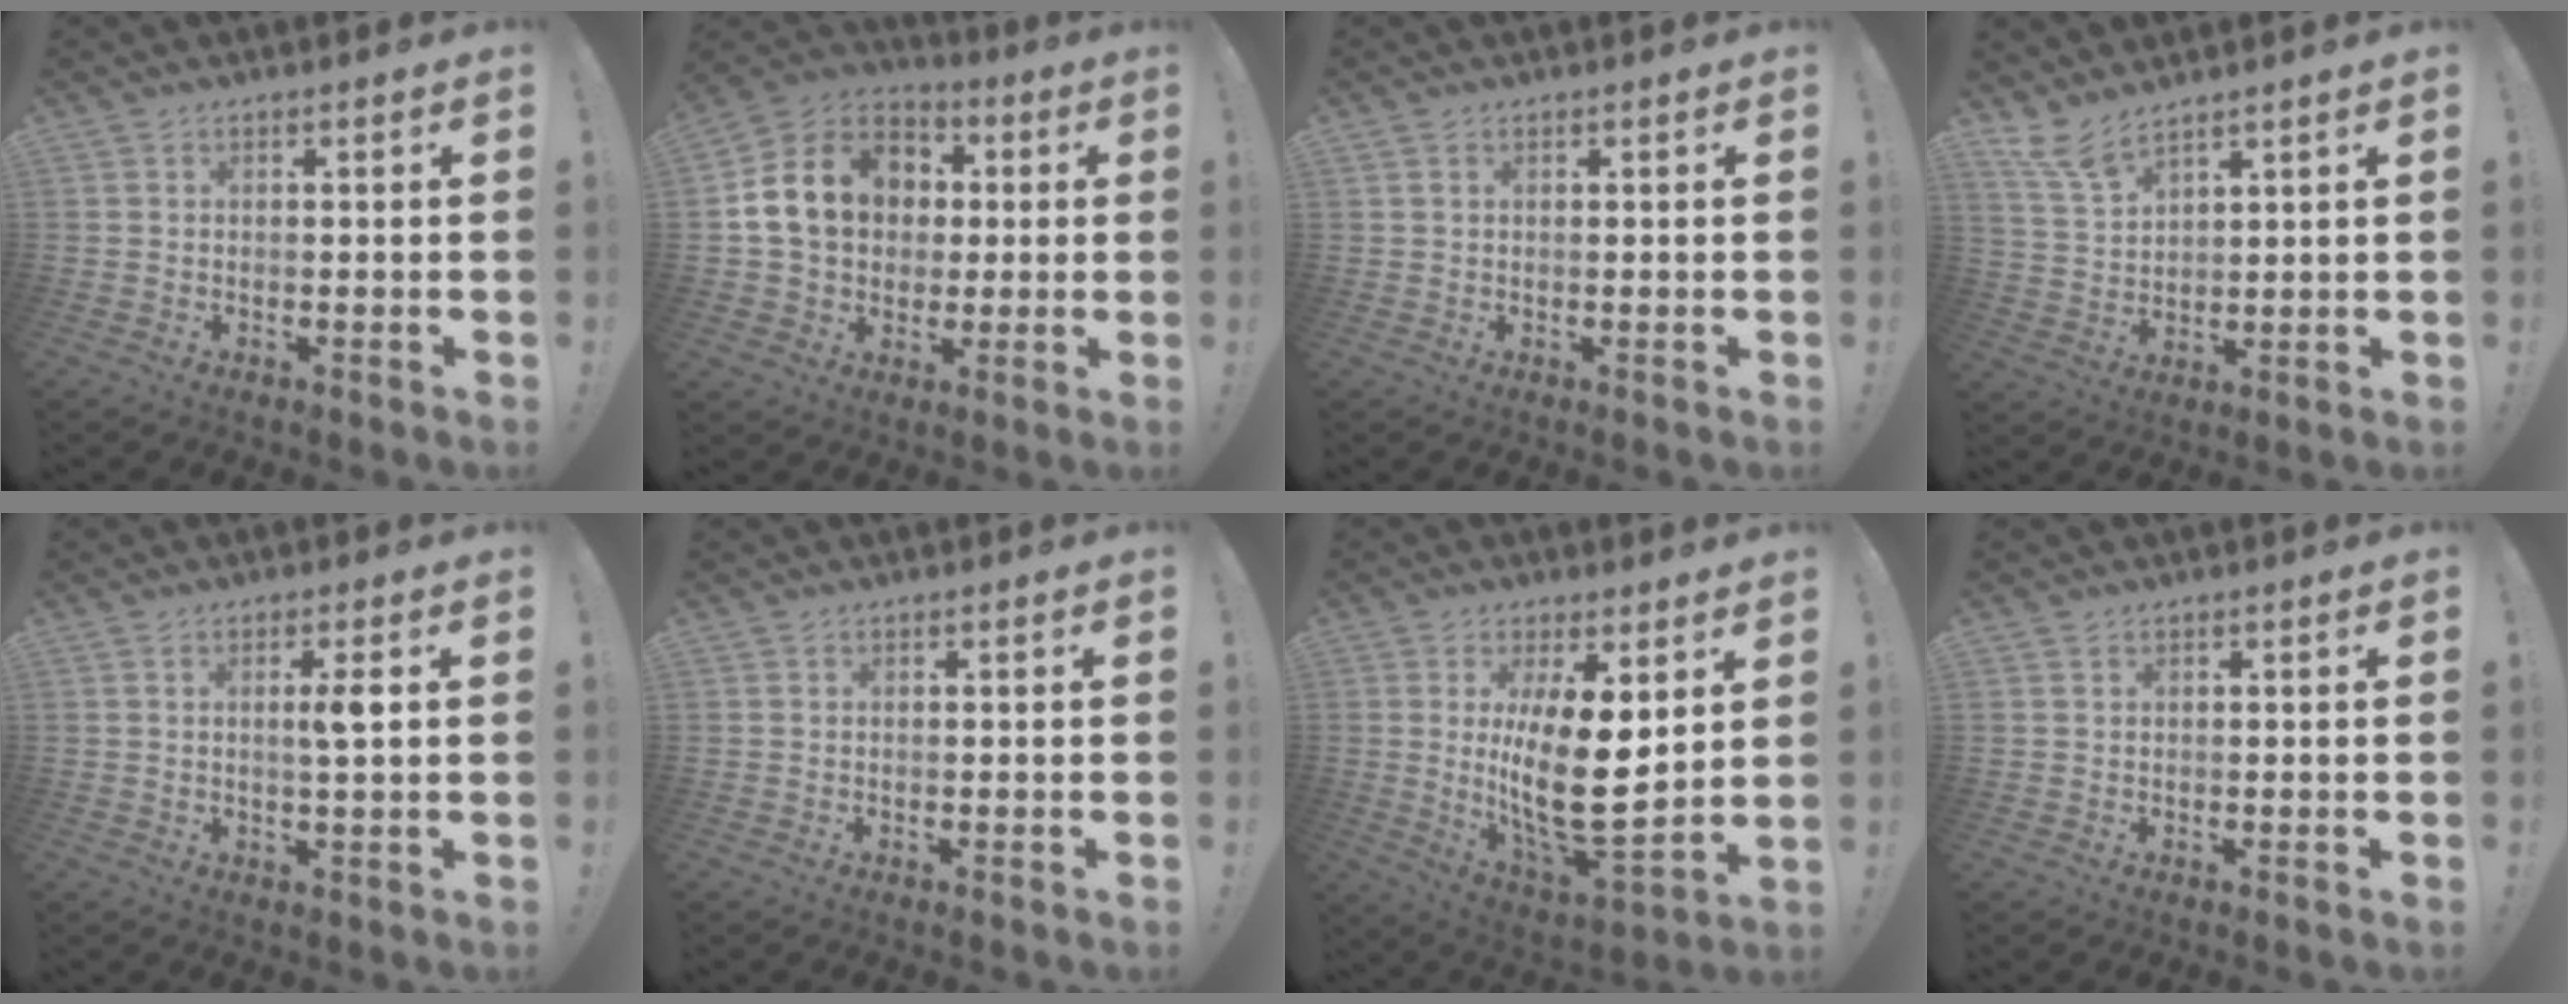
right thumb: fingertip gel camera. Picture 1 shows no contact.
{"total": 16.9, "force": [3.1, 13.5, 9.6], "torque": [-0.142, 0.001, 0.065]}
{"total": 0.9, "force": [0.6, 0.4, 0.6], "torque": [-0.006, -0.002, 0.009]}
{"total": 7.6, "force": [6.4, 1.7, 3.7], "torque": [-0.084, -0.033, 0.123]}
{"total": 4.3, "force": [0.8, 0.1, 4.2], "torque": [-0.068, -0.006, 0.005]}
{"total": 0.0}
{"total": 17.0, "force": [3.4, 6.3, 15.5], "torque": [-0.281, -0.048, 0.061]}
{"total": 0.5, "force": [0.4, 0.3, 0.1], "torque": [0.003, -0.002, 0.007]}